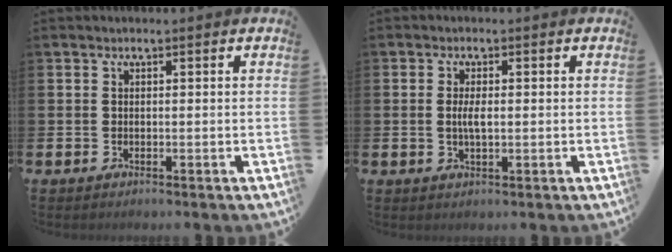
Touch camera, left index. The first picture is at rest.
{"total": 2.5, "force": [0.1, 0.9, 2.3], "torque": [-0.042, 0.002, -0.001]}